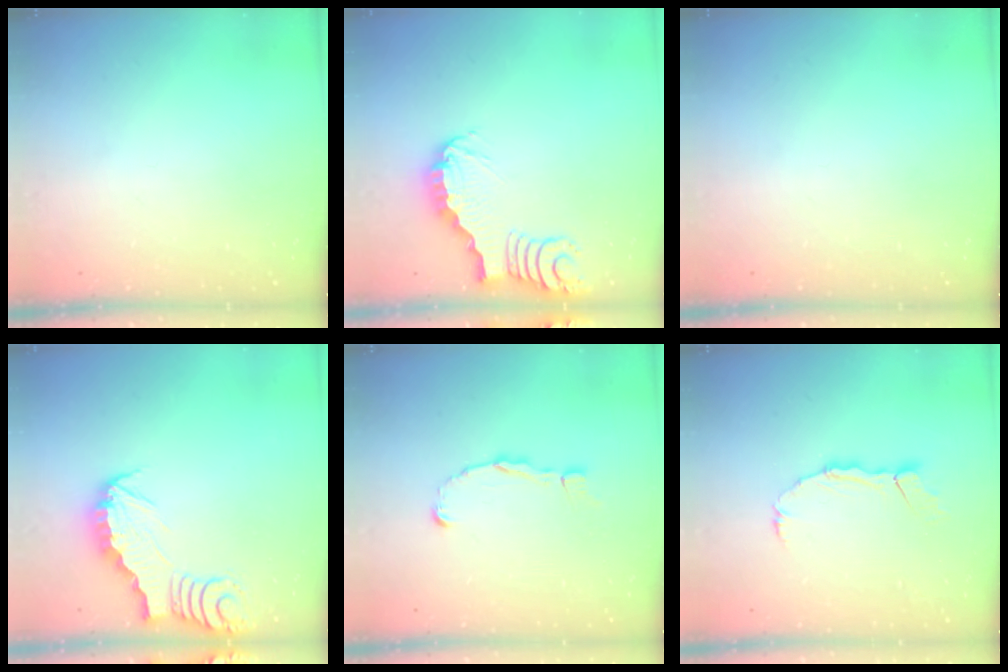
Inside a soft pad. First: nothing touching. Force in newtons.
{"total": 3.5, "press": 3.5, "slide": 0.4}
{"total": 0.0}
{"total": 2.9, "press": 2.9, "slide": 0.3}
{"total": 2.4, "press": 2.4, "slide": 0.2}
{"total": 7.0, "press": 6.9, "slide": 0.8}